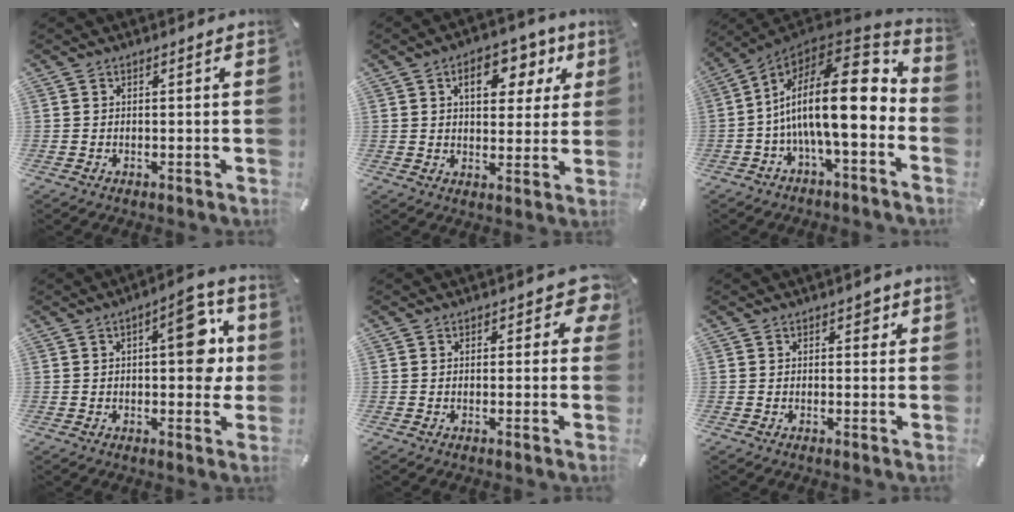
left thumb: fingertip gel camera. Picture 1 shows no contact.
{"total": 10.4, "force": [4.4, 6.7, 6.6], "torque": [-0.081, -0.008, 0.066]}
{"total": 22.4, "force": [-0.4, 7.9, 21.0], "torque": [-0.377, -0.026, -0.015]}
{"total": 12.8, "force": [2.5, 5.7, 11.2], "torque": [-0.130, -0.010, 0.033]}
{"total": 4.0, "force": [1.3, 2.4, 2.9], "torque": [-0.028, -0.001, 0.016]}
{"total": 1.7, "force": [0.6, 1.3, 1.0], "torque": [0.002, -0.002, 0.003]}